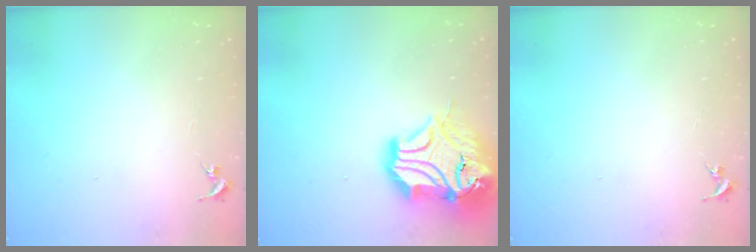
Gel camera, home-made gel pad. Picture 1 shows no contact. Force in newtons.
{"total": 21.9, "press": 21.7, "slide": 2.9}
{"total": 0.0}